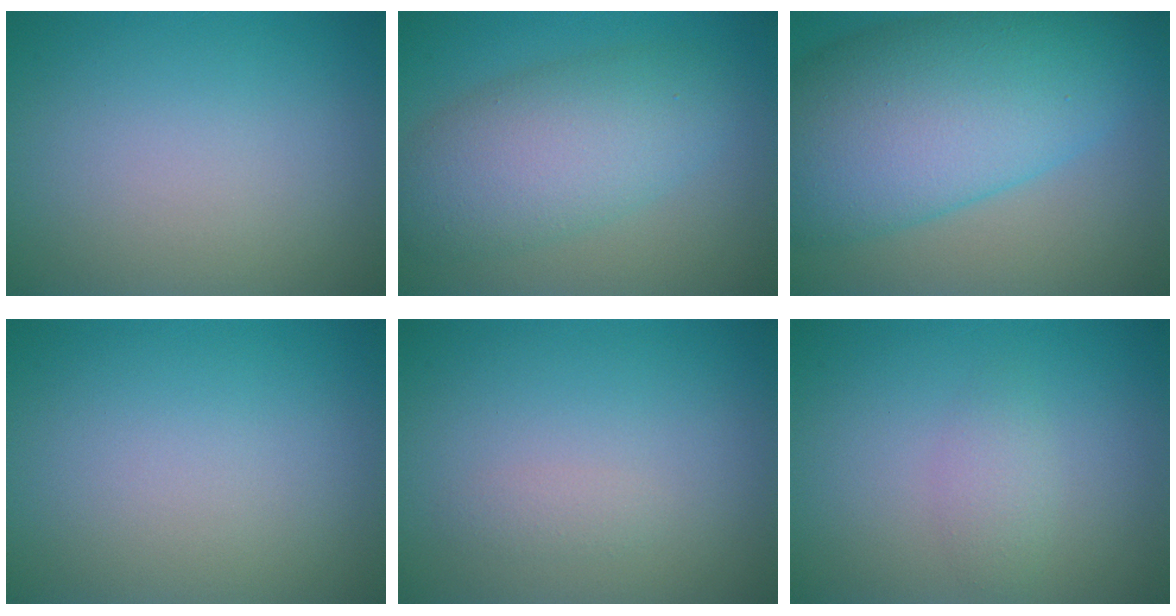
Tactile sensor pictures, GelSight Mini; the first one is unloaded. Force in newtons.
{"total": 6.9, "press": 6.9, "slide": 0.4}
{"total": 13.2, "press": 13.2, "slide": 0.4}
{"total": 0.0}
{"total": 0.8, "press": 0.8, "slide": 0.0}
{"total": 1.6, "press": 1.6, "slide": 0.1}